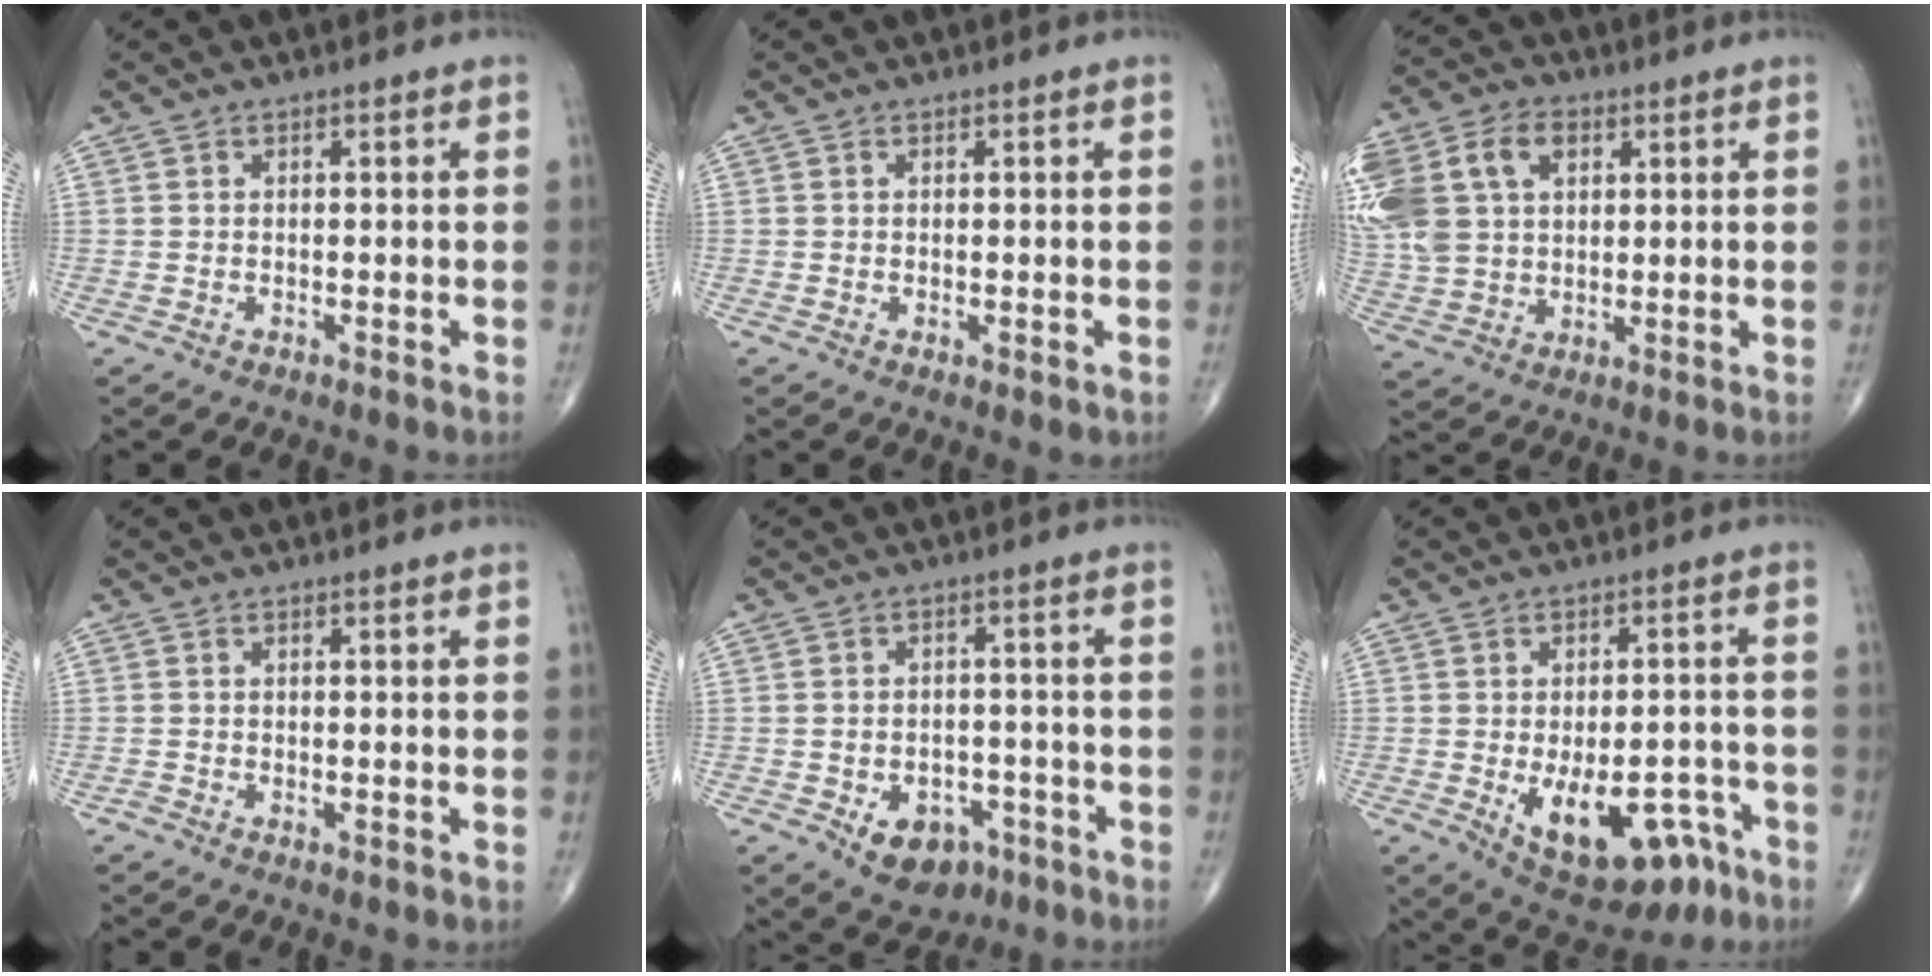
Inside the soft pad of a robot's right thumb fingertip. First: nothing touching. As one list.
[{"total": 1.4, "force": [-0.3, 0.5, 1.3], "torque": [-0.020, -0.005, -0.001]}, {"total": 20.6, "force": [6.3, 14.9, 12.8], "torque": [-0.304, 0.038, 0.128]}, {"total": 0.8, "force": [-0.5, 0.4, 0.4], "torque": [-0.009, -0.002, -0.011]}, {"total": 8.6, "force": [-4.1, 6.1, 4.4], "torque": [-0.042, 0.031, -0.049]}, {"total": 15.2, "force": [-6.6, 8.1, 11.0], "torque": [-0.140, 0.034, -0.079]}]